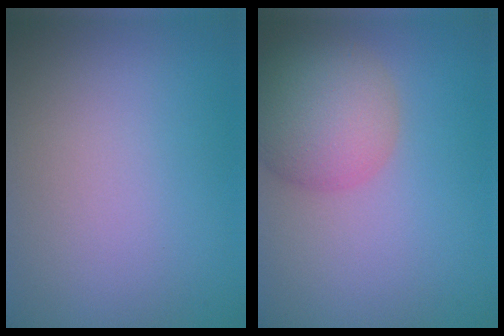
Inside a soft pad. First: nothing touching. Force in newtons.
{"total": 6.7, "press": 6.7, "slide": 0.5}